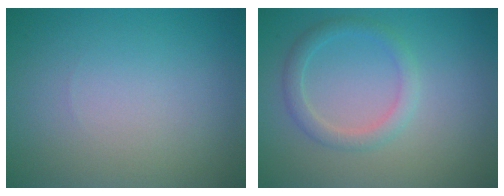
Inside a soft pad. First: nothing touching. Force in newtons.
{"total": 2.2, "press": 2.1, "slide": 0.2}